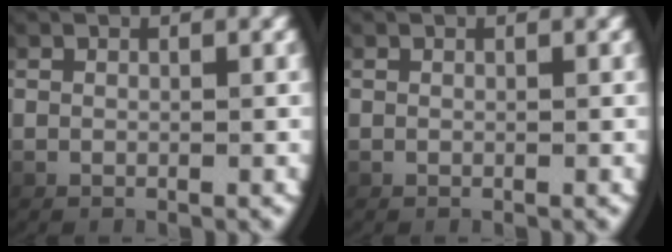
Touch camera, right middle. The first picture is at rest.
{"total": 0.0}